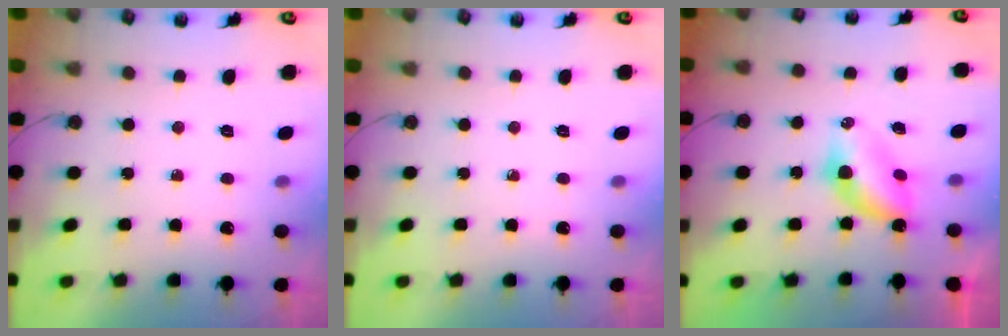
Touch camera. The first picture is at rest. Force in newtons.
{"total": 0.0}
{"total": 5.5, "press": 5.5, "slide": 0.4}